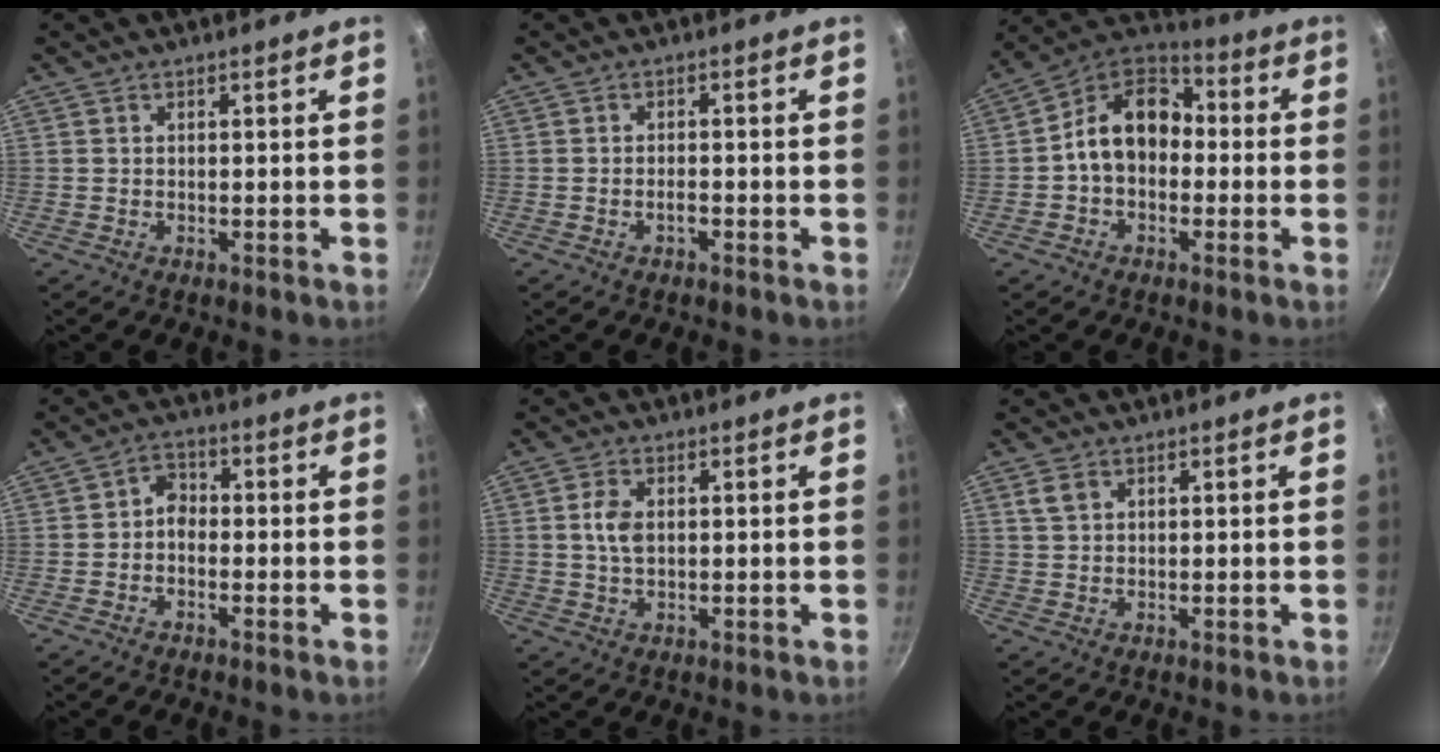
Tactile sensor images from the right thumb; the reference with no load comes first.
{"total": 1.4, "force": [-0.8, 0.5, 0.9], "torque": [-0.015, 0.010, -0.017]}
{"total": 13.1, "force": [-0.6, 9.7, 8.8], "torque": [-0.105, 0.047, -0.036]}
{"total": 3.4, "force": [-1.1, 2.6, 1.9], "torque": [-0.018, 0.020, -0.029]}
{"total": 4.2, "force": [0.7, 2.5, 3.3], "torque": [-0.062, 0.002, 0.012]}
{"total": 2.6, "force": [1.2, 1.7, 1.5], "torque": [-0.023, 0.000, 0.025]}